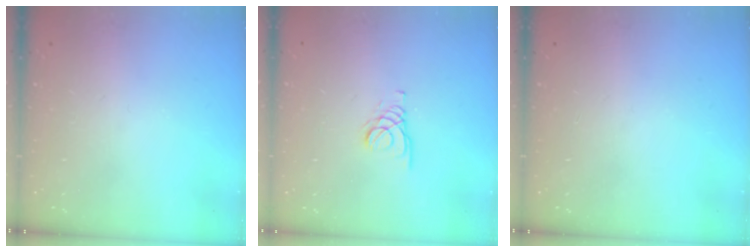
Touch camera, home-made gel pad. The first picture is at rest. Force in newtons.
{"total": 2.0, "press": 2.0, "slide": 0.1}
{"total": 0.0}